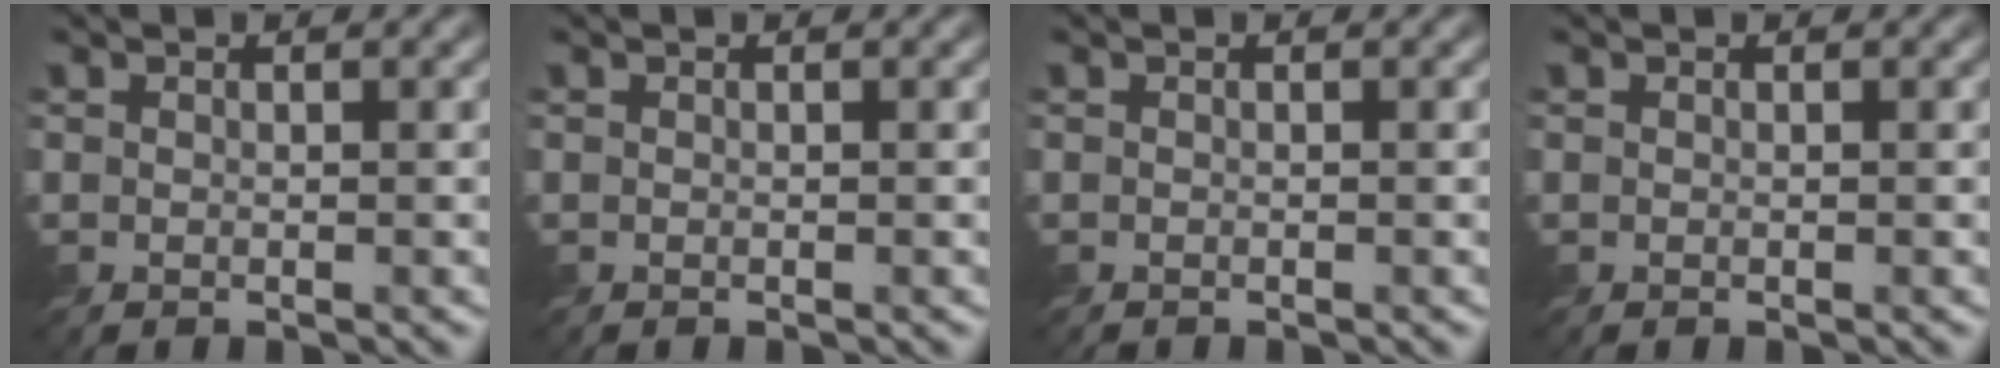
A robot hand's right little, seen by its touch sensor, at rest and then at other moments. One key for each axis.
{"total": 0.0}
{"total": 0.6, "fx": -0.6, "fy": 0.0, "fz": 0.0, "tx": 0.003, "ty": -0.005, "tz": -0.011}
{"total": 0.0}